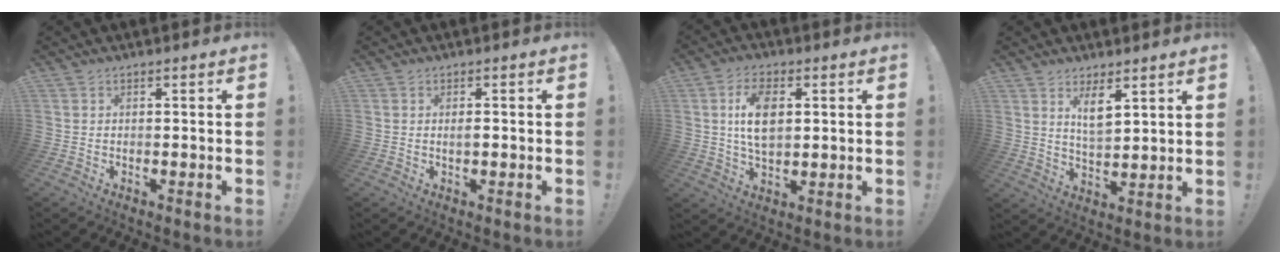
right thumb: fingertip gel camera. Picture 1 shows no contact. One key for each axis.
{"total": 1.3, "fx": -0.2, "fy": 0.5, "fz": 1.2, "tx": -0.019, "ty": 0.000, "tz": -0.005}
{"total": 10.4, "fx": 2.1, "fy": 5.9, "fz": 8.3, "tx": -0.148, "ty": -0.004, "tz": 0.032}
{"total": 7.1, "fx": 4.4, "fy": 3.6, "fz": 4.2, "tx": -0.060, "ty": -0.029, "tz": 0.080}